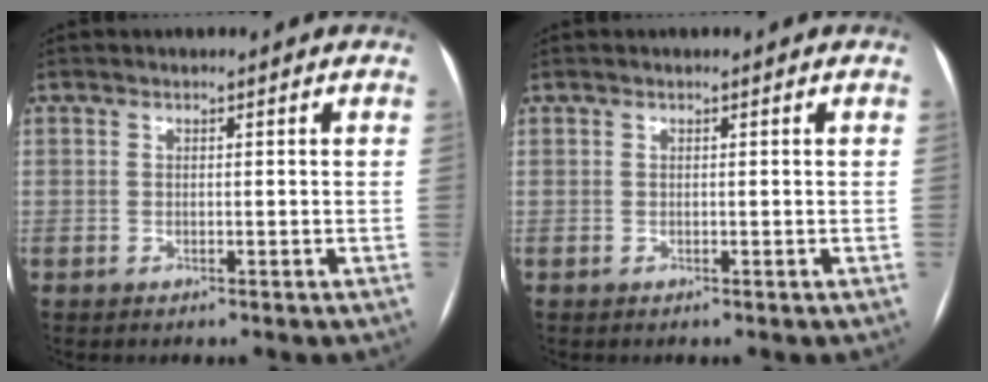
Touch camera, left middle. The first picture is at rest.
{"total": 0.0}